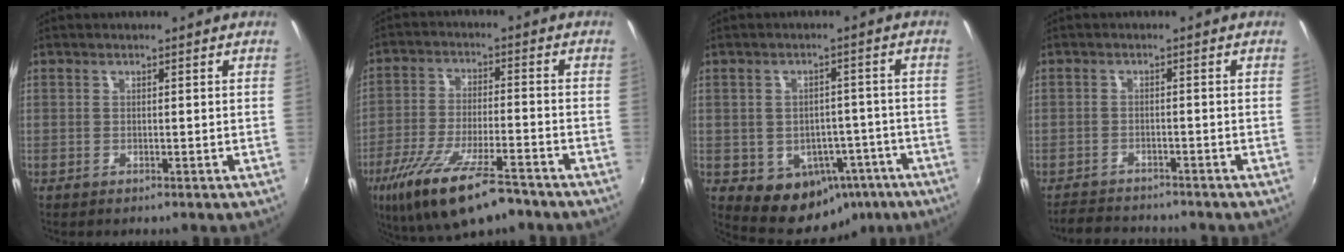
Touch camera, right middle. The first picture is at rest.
{"total": 16.3, "force": [-11.0, 4.3, 11.3], "torque": [-0.226, -0.043, -0.191]}
{"total": 11.2, "force": [-5.7, 8.8, 4.1], "torque": [-0.077, 0.025, -0.043]}
{"total": 5.9, "force": [-5.5, 1.6, 1.1], "torque": [-0.044, -0.002, -0.092]}